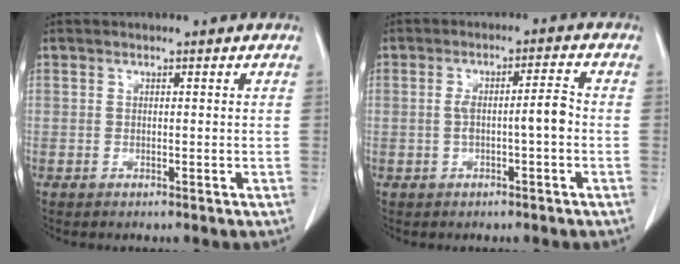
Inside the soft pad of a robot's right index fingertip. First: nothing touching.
{"total": 4.5, "force": [-0.7, 0.5, 4.4], "torque": [-0.077, 0.020, -0.004]}